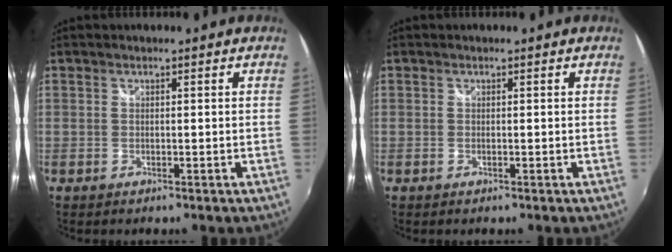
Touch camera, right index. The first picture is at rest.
{"total": 0.0}